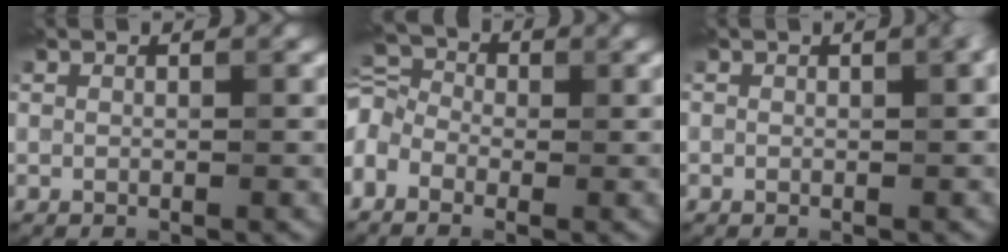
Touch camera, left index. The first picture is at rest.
{"total": 5.7, "force": [-2.0, 3.8, 3.8], "torque": [-0.097, 0.005, -0.044]}
{"total": 1.5, "force": [0.4, 0.5, 1.3], "torque": [-0.008, 0.000, 0.007]}